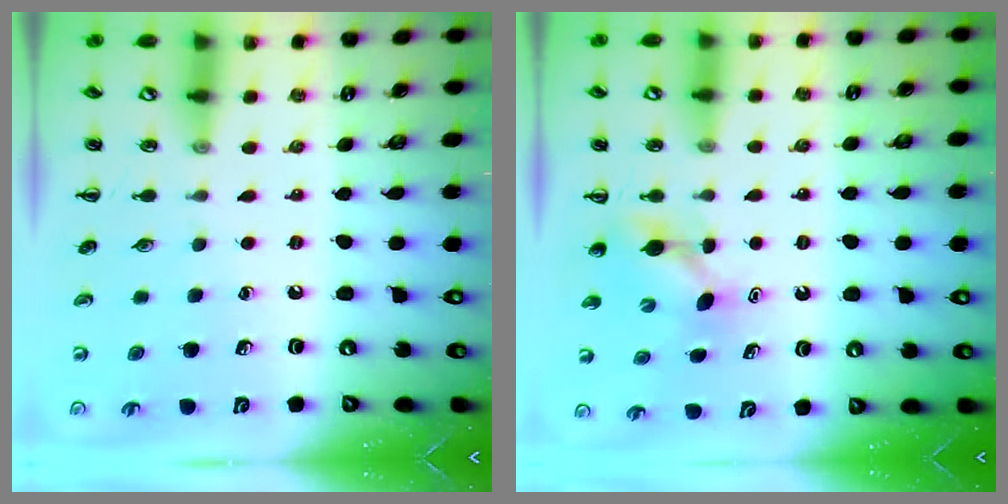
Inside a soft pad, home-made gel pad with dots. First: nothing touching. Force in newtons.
{"total": 4.3, "press": 4.1, "slide": 1.2}